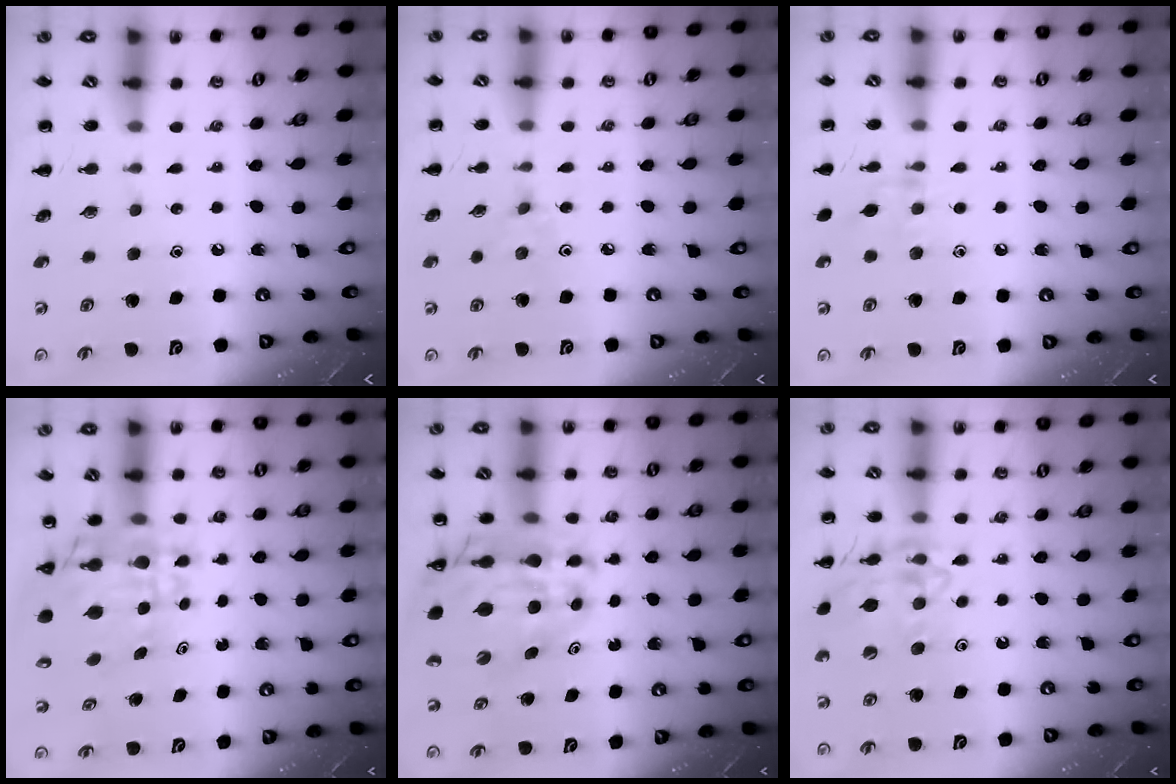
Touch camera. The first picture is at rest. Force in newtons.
{"total": 1.7, "press": 1.6, "slide": 0.6}
{"total": 6.3, "press": 6.2, "slide": 1.0}
{"total": 9.2, "press": 8.7, "slide": 3.2}
{"total": 15.1, "press": 14.6, "slide": 4.0}
{"total": 14.8, "press": 14.7, "slide": 1.1}